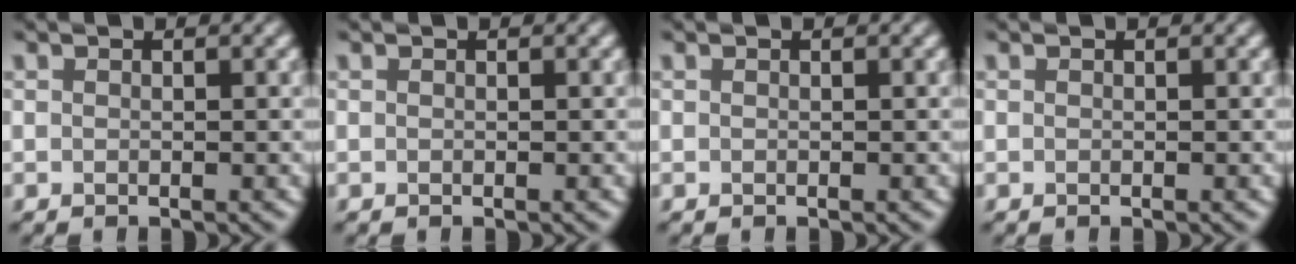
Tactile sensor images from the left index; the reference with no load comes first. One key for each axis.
{"total": 0.0}
{"total": 0.0}
{"total": 0.0}